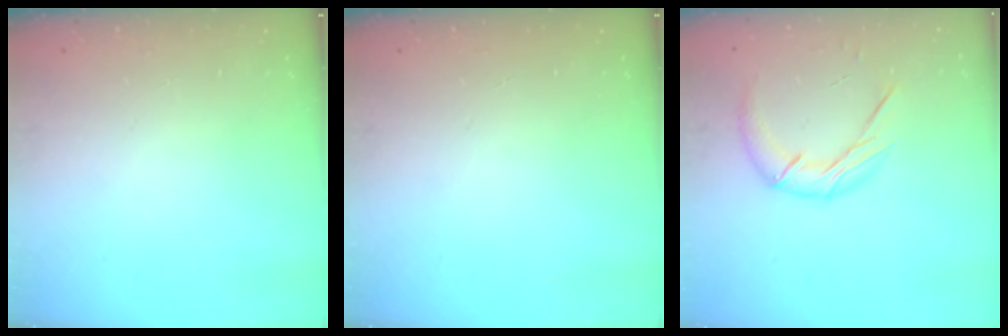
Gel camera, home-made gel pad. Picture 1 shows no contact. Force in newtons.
{"total": 0.0}
{"total": 10.9, "press": 10.9, "slide": 0.7}